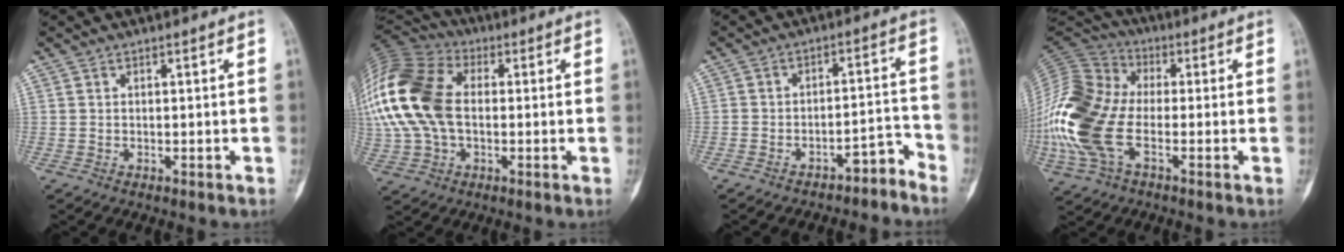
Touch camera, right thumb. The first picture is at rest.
{"total": 23.1, "force": [1.1, 15.1, 17.5], "torque": [-0.414, 0.017, 0.017]}
{"total": 5.3, "force": [-4.7, 2.0, 1.3], "torque": [-0.004, 0.088, -0.065]}
{"total": 20.0, "force": [-3.8, 11.5, 15.9], "torque": [-0.363, 0.013, -0.081]}